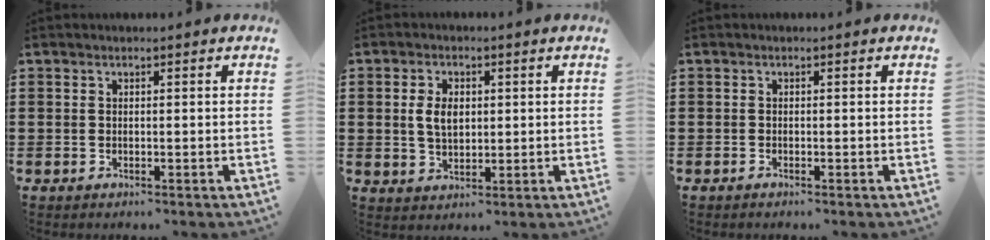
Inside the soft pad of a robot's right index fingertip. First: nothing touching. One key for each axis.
{"total": 4.3, "fx": 0.5, "fy": 2.7, "fz": 3.3, "tx": -0.070, "ty": 0.005, "tz": 0.004}
{"total": 0.5, "fx": -0.5, "fy": -0.2, "fz": 0.0, "tx": 0.001, "ty": -0.003, "tz": -0.010}